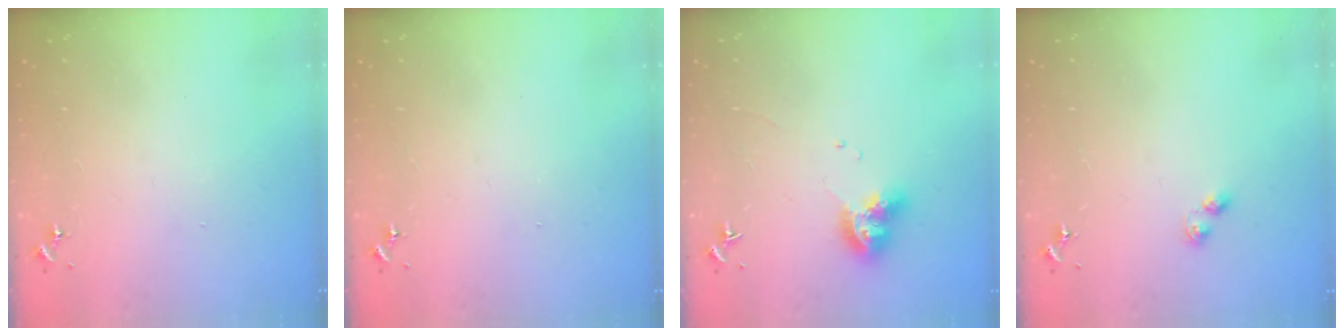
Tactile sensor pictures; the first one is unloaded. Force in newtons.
{"total": 0.0}
{"total": 9.3, "press": 9.3, "slide": 1.1}
{"total": 2.9, "press": 2.8, "slide": 0.5}